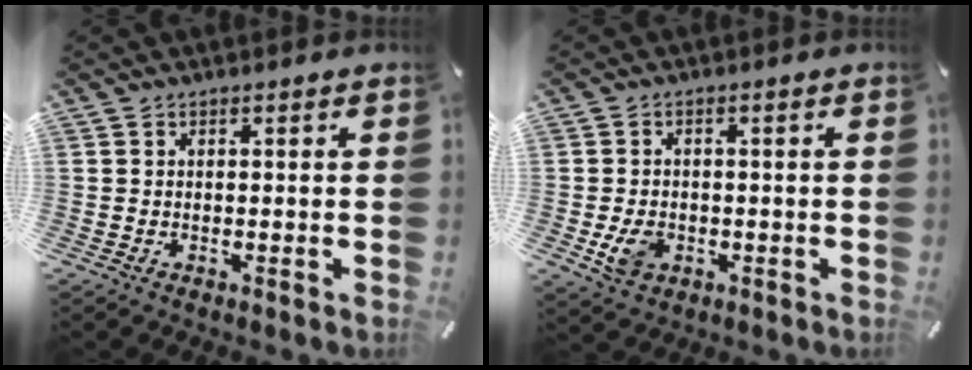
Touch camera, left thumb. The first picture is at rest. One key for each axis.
{"total": 5.2, "fx": -1.4, "fy": 3.9, "fz": 3.1, "tx": -0.070, "ty": -0.003, "tz": -0.028}